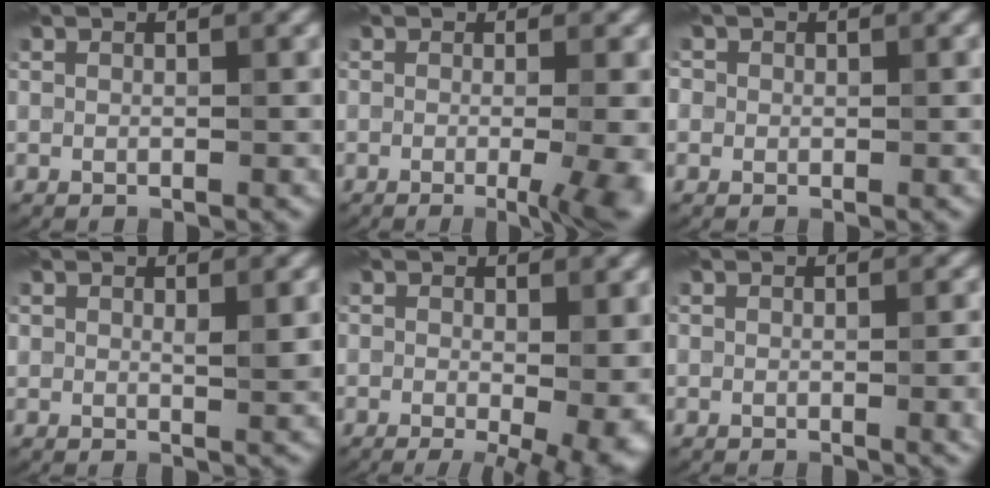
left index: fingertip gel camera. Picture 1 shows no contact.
{"total": 6.5, "force": [-1.2, 2.4, 6.0], "torque": [-0.049, -0.004, -0.013]}
{"total": 1.0, "force": [0.2, 1.0, 0.0], "torque": [0.011, -0.004, -0.002]}
{"total": 1.3, "force": [0.7, 0.3, 1.0], "torque": [-0.015, -0.003, 0.013]}
{"total": 6.8, "force": [-1.5, 2.4, 6.2], "torque": [-0.055, -0.011, -0.013]}
{"total": 2.4, "force": [-0.3, 0.8, 2.3], "torque": [-0.022, -0.002, -0.005]}